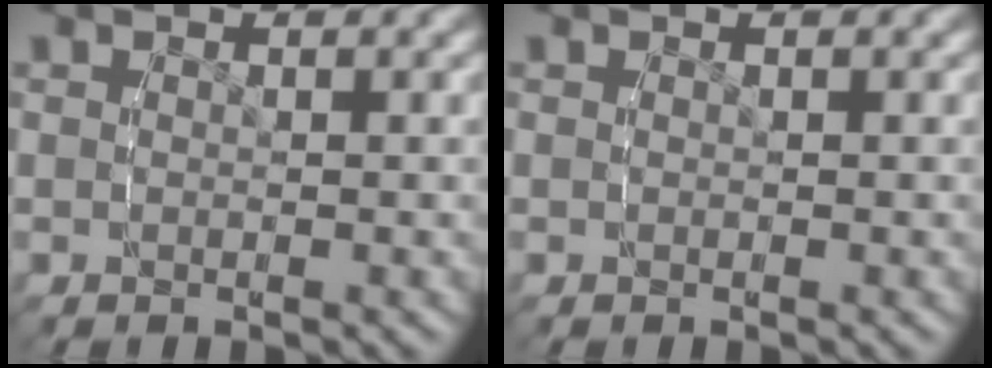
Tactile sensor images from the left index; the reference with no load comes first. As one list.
[{"total": 0.0}]